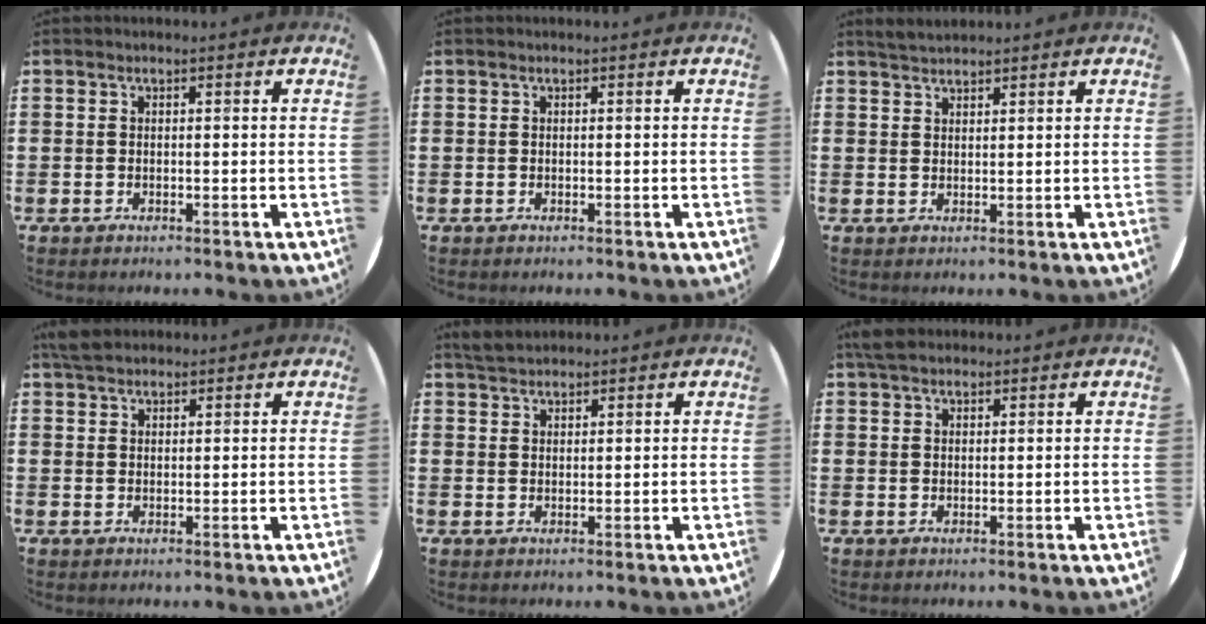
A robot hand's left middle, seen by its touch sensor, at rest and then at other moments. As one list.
[{"total": 0.0}, {"total": 2.1, "force": [2.0, 0.4, 0.4], "torque": [-0.012, 0.004, 0.039]}, {"total": 2.9, "force": [2.5, 1.2, 0.9], "torque": [-0.016, 0.004, 0.047]}, {"total": 2.4, "force": [2.3, 0.7, 0.5], "torque": [-0.007, 0.002, 0.043]}, {"total": 2.4, "force": [2.0, 1.1, 0.8], "torque": [-0.013, 0.005, 0.038]}]